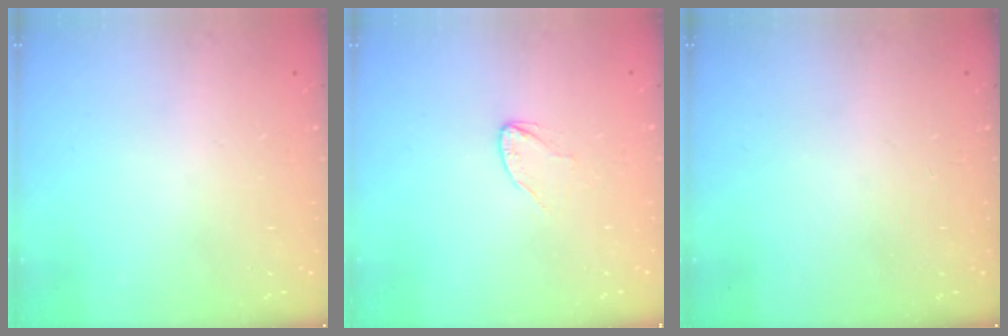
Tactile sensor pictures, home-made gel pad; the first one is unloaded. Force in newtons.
{"total": 2.9, "press": 2.9, "slide": 0.2}
{"total": 0.0}